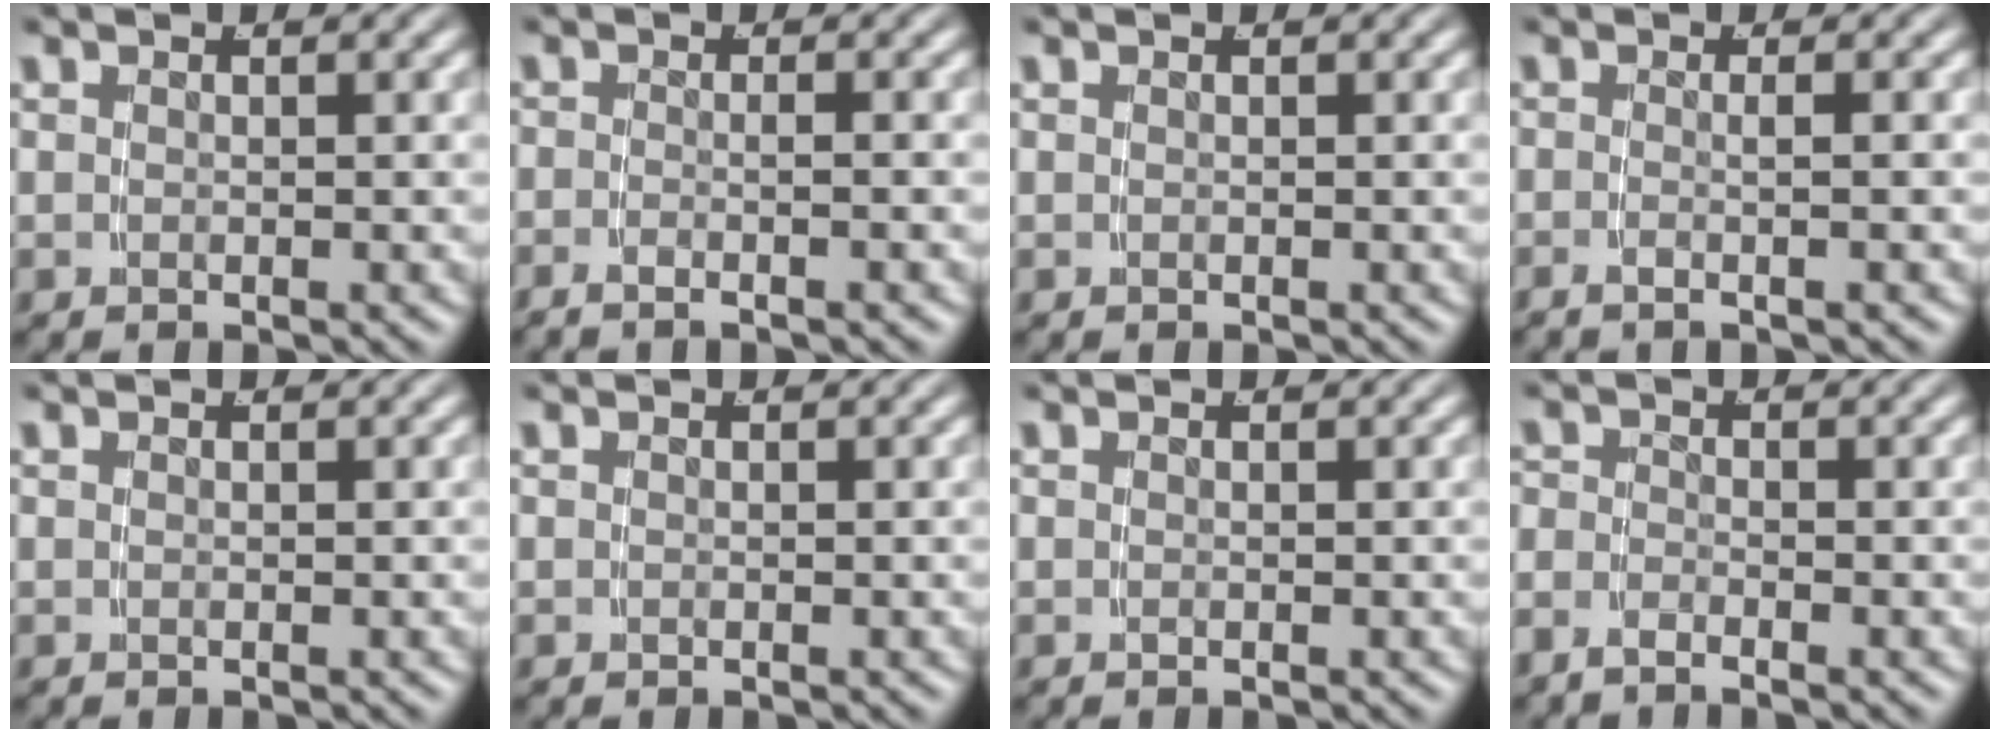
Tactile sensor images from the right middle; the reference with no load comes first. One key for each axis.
{"total": 1.8, "fx": -1.5, "fy": 0.1, "fz": 0.9, "tx": -0.023, "ty": -0.002, "tz": -0.026}
{"total": 0.0}
{"total": 1.6, "fx": -1.3, "fy": -0.2, "fz": 1.0, "tx": -0.026, "ty": -0.006, "tz": -0.018}
{"total": 0.0}
{"total": 0.0}
{"total": 0.0}
{"total": 1.5, "fx": -1.4, "fy": 0.5, "fz": 0.5, "tx": -0.013, "ty": -0.010, "tz": -0.026}